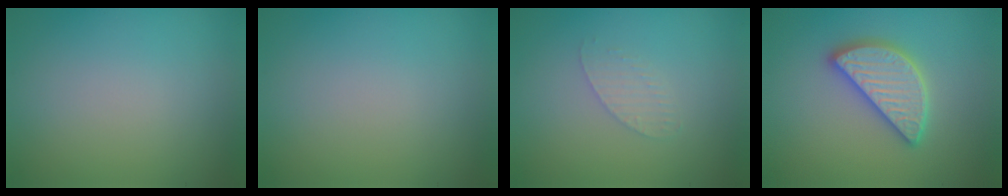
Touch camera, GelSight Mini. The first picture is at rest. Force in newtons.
{"total": 0.0}
{"total": 1.4, "press": 1.4, "slide": 0.1}
{"total": 4.7, "press": 4.7, "slide": 0.4}